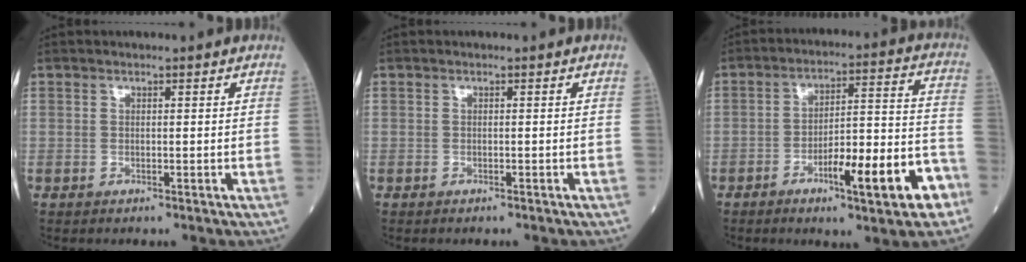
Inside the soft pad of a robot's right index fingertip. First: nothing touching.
{"total": 1.1, "force": [-1.0, 0.2, 0.5], "torque": [-0.009, -0.003, -0.011]}
{"total": 13.7, "force": [-6.5, 2.1, 11.9], "torque": [-0.175, 0.022, -0.091]}